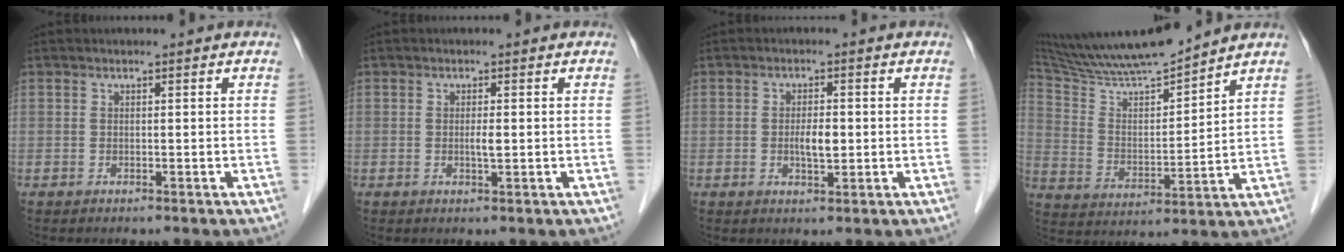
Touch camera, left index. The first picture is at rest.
{"total": 1.3, "force": [-0.3, 0.2, 1.3], "torque": [-0.024, -0.004, -0.005]}
{"total": 3.1, "force": [-0.5, 1.0, 2.9], "torque": [-0.052, -0.004, -0.007]}
{"total": 14.7, "force": [13.6, 0.1, 5.5], "torque": [-0.107, 0.000, 0.251]}